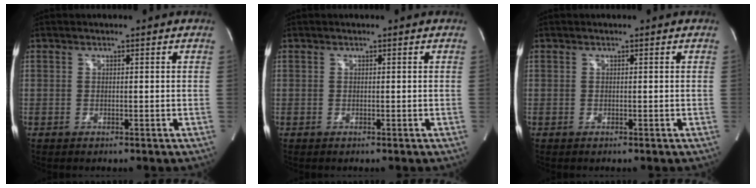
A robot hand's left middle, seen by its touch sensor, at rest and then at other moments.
{"total": 0.0}
{"total": 0.0}